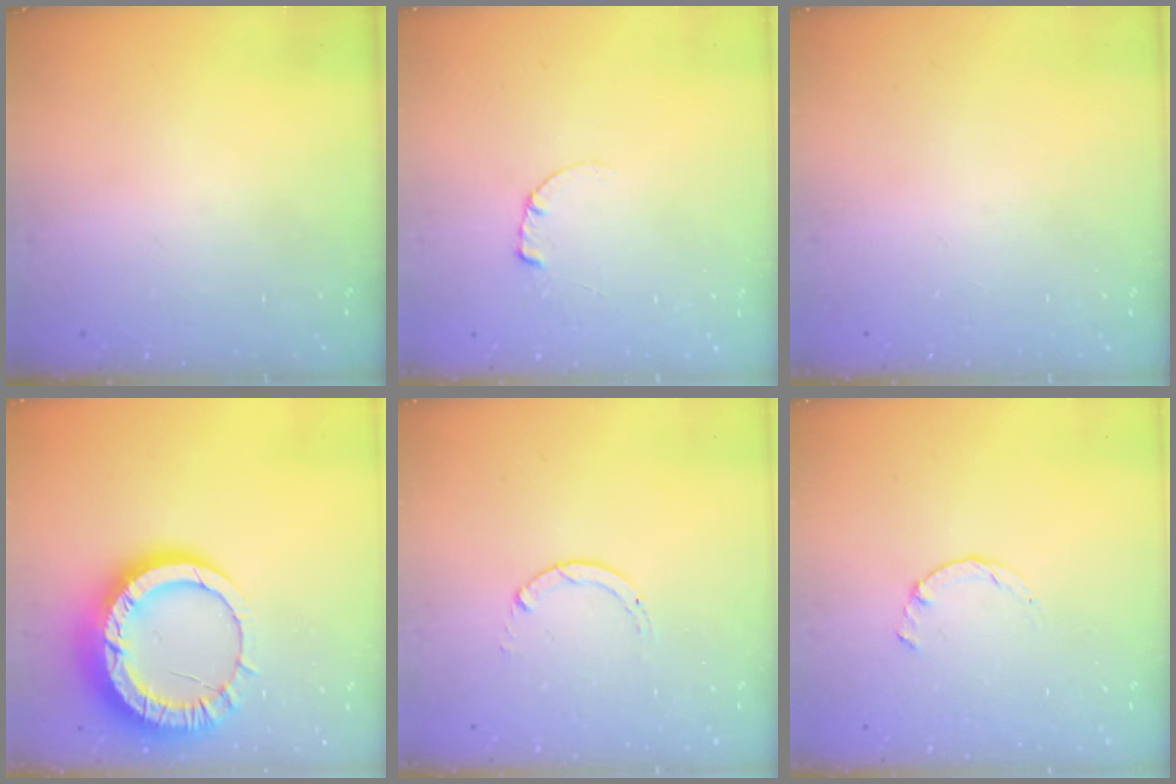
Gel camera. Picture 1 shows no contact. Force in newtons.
{"total": 0.6, "press": 0.5, "slide": 0.2}
{"total": 0.0}
{"total": 16.0, "press": 16.0, "slide": 1.4}
{"total": 0.8, "press": 0.7, "slide": 0.1}
{"total": 0.9, "press": 0.9, "slide": 0.3}